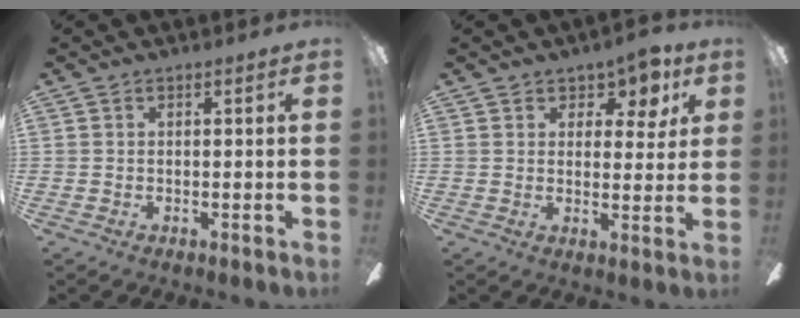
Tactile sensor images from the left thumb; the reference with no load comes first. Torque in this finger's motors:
{"motor_torque": [-0.03, 0.19, -0.08, -0.19, 0.02]}